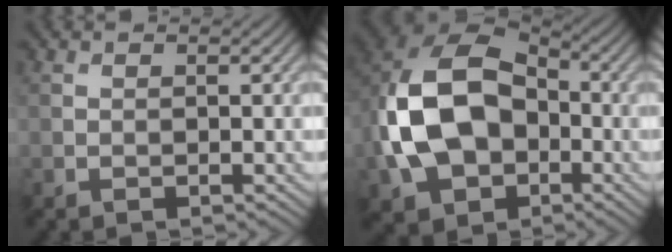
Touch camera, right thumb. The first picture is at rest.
{"total": 16.1, "force": [-2.3, 11.6, 11.0], "torque": [-0.257, -0.018, -0.044]}